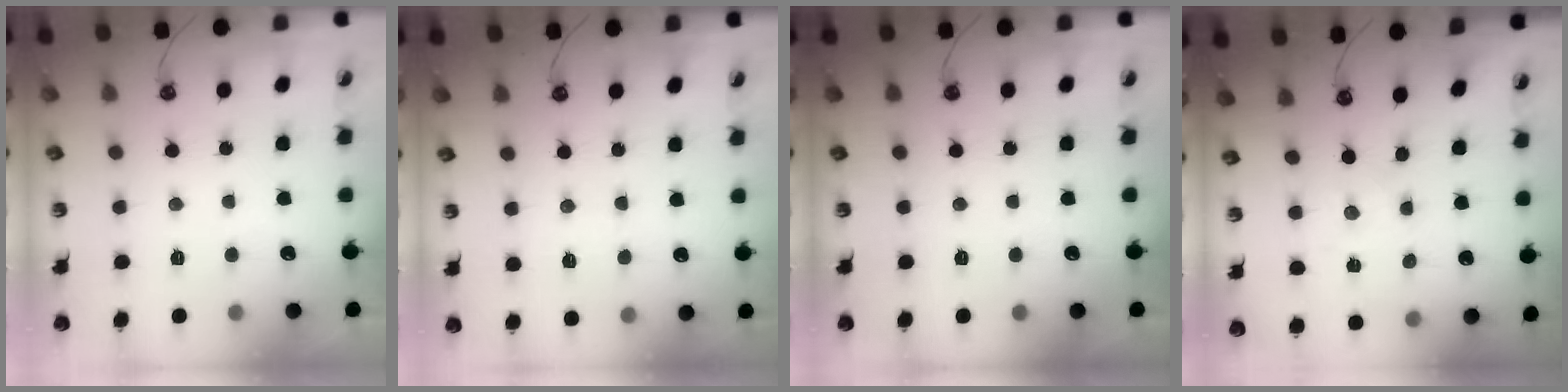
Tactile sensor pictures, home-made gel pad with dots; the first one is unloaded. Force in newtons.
{"total": 4.7, "press": 4.6, "slide": 0.6}
{"total": 0.0}
{"total": 0.0}